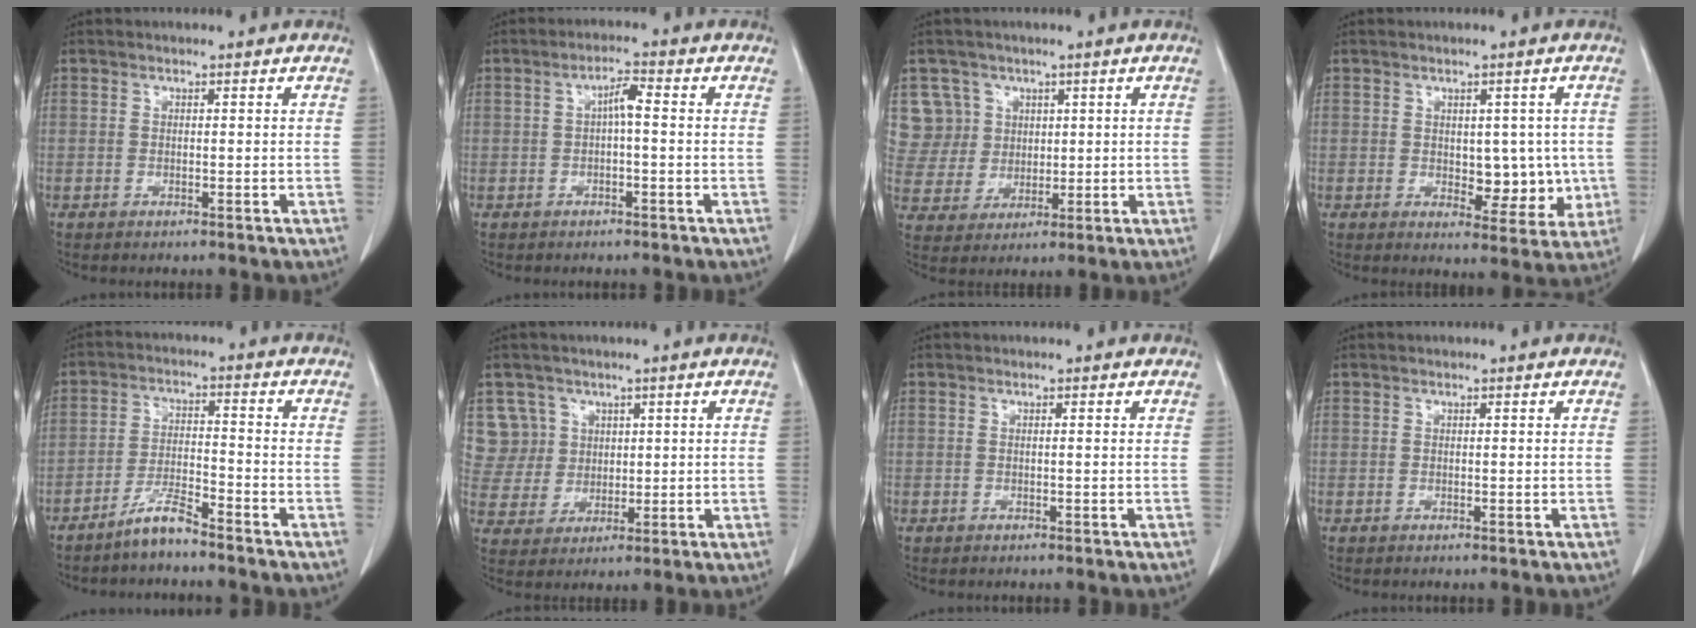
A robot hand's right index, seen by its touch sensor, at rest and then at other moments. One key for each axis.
{"total": 2.9, "fx": 0.0, "fy": 0.5, "fz": 2.8, "tx": -0.049, "ty": 0.009, "tz": 0.000}
{"total": 8.2, "fx": 3.3, "fy": 7.5, "fz": 0.0, "tx": 0.002, "ty": 0.027, "tz": 0.080}
{"total": 6.6, "fx": -0.1, "fy": 3.9, "fz": 5.3, "tx": -0.048, "ty": 0.003, "tz": 0.012}
{"total": 5.1, "fx": -4.4, "fy": 0.5, "fz": 2.5, "tx": -0.051, "ty": -0.004, "tz": -0.087}
{"total": 7.5, "fx": 3.2, "fy": 6.8, "fz": -0.2, "tx": 0.008, "ty": 0.023, "tz": 0.076}
{"total": 0.0}
{"total": 0.0}